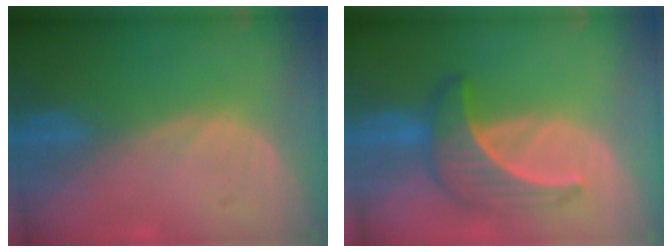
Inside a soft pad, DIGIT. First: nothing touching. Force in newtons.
{"total": 6.7, "press": 6.4, "slide": 1.9}